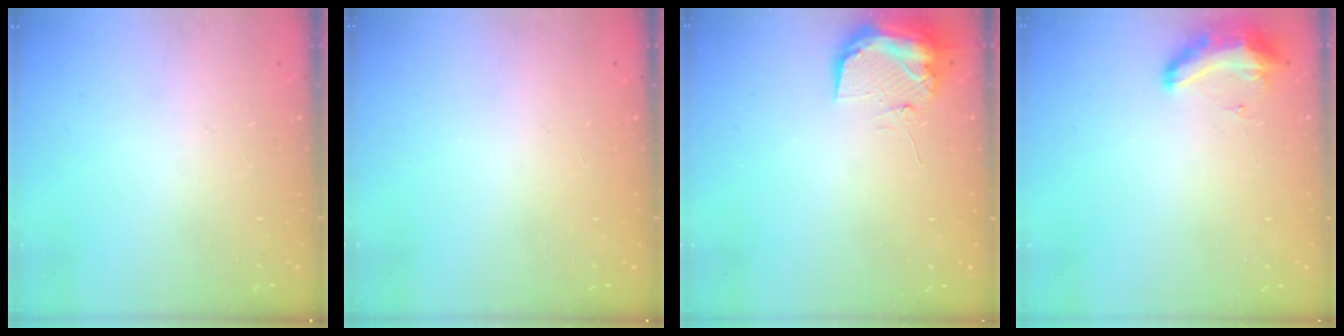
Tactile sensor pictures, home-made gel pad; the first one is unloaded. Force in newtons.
{"total": 0.0}
{"total": 10.4, "press": 10.4, "slide": 1.2}
{"total": 11.0, "press": 9.7, "slide": 5.3}